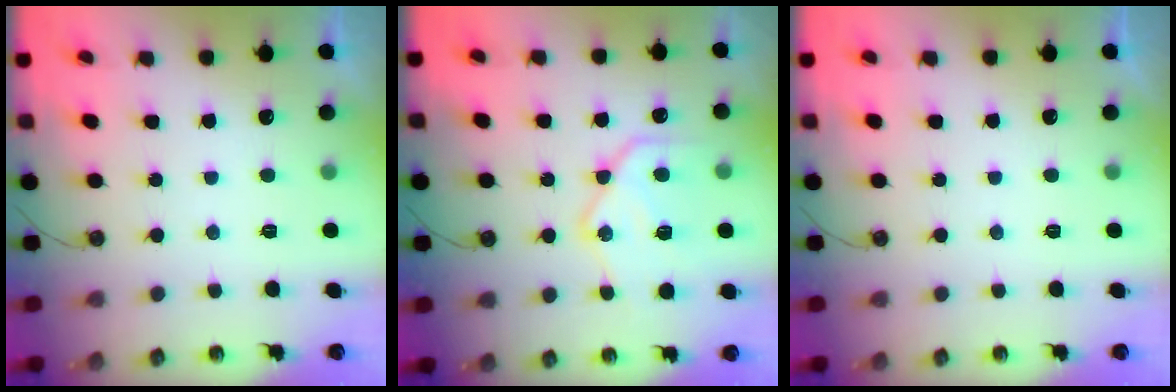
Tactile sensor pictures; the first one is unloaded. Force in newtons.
{"total": 17.0, "press": 16.9, "slide": 1.2}
{"total": 0.0}